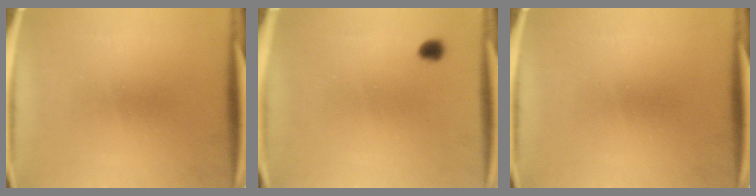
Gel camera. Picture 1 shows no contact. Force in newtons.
{"total": 1.8}
{"total": 0.0}